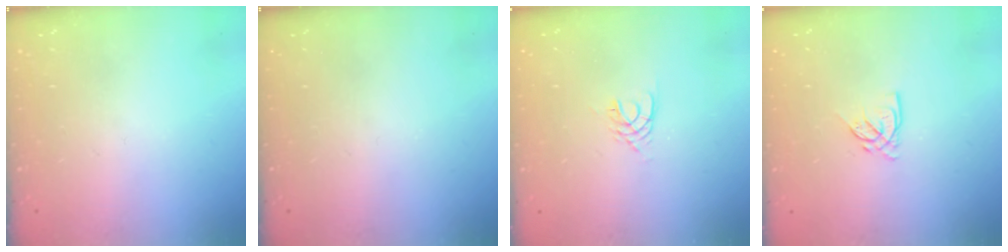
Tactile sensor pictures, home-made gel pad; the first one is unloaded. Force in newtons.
{"total": 0.0}
{"total": 3.0, "press": 2.9, "slide": 0.4}
{"total": 4.2, "press": 4.2, "slide": 0.3}